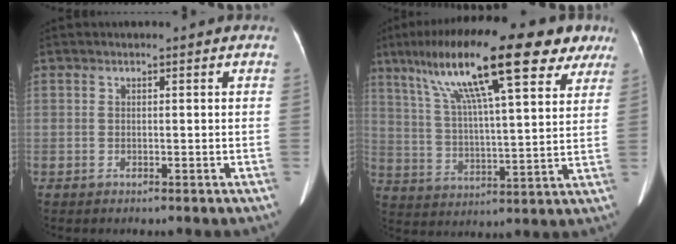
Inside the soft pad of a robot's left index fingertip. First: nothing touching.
{"total": 22.2, "force": [13.2, 4.6, 17.2], "torque": [-0.295, 0.054, 0.211]}